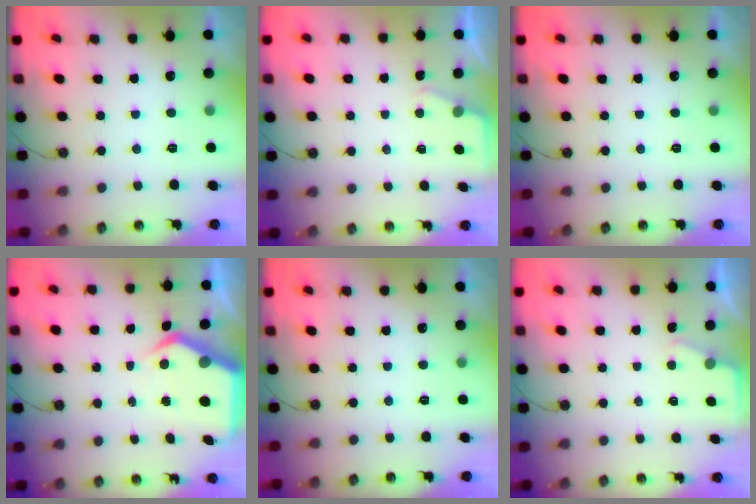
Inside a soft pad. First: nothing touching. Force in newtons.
{"total": 2.1, "press": 2.1, "slide": 0.3}
{"total": 0.0}
{"total": 7.5, "press": 7.4, "slide": 0.9}
{"total": 0.0}
{"total": 2.1, "press": 2.1, "slide": 0.3}